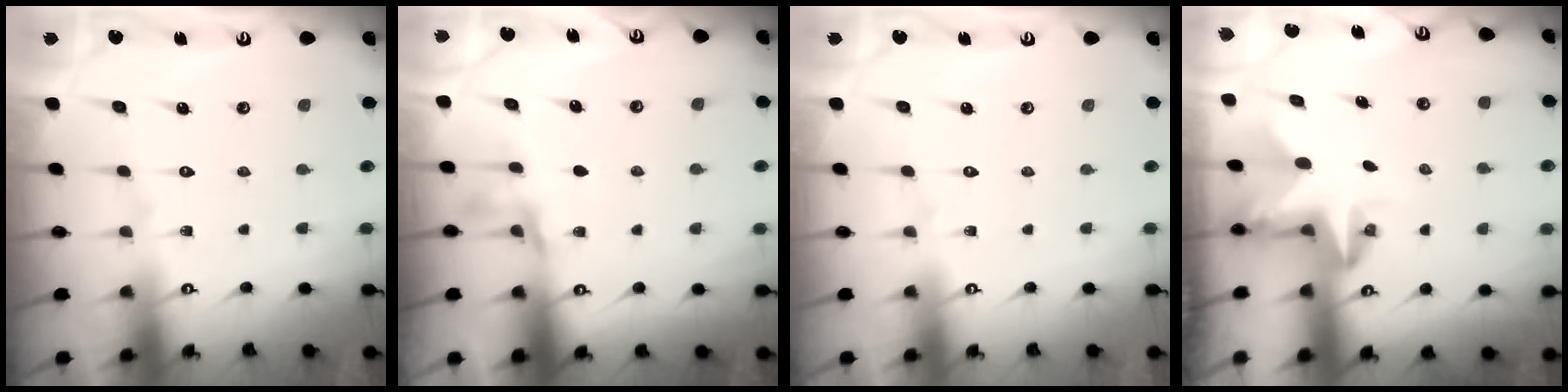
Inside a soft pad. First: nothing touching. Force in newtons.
{"total": 2.9, "press": 2.8, "slide": 1.0}
{"total": 0.0}
{"total": 3.1, "press": 3.1, "slide": 0.2}